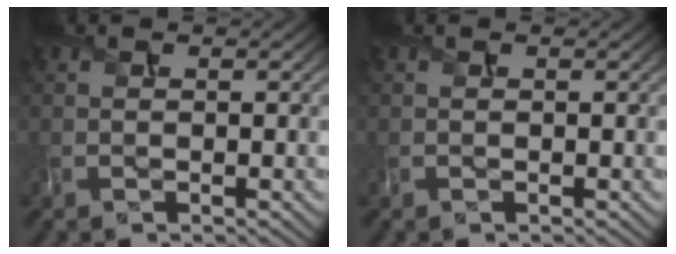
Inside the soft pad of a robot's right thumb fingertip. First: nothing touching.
{"total": 0.0}